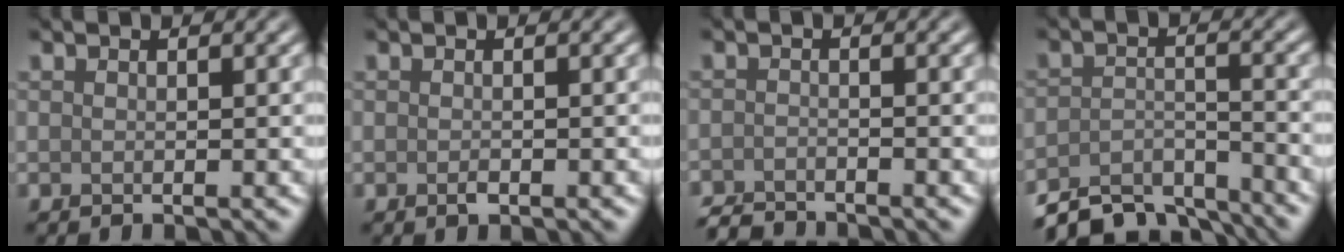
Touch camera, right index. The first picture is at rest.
{"total": 0.7, "force": [-0.4, 0.3, 0.6], "torque": [-0.010, 0.000, -0.006]}
{"total": 2.5, "force": [-2.4, 0.3, 0.4], "torque": [-0.004, -0.005, -0.050]}
{"total": 6.2, "force": [-5.6, 1.6, 2.0], "torque": [-0.034, -0.009, -0.096]}